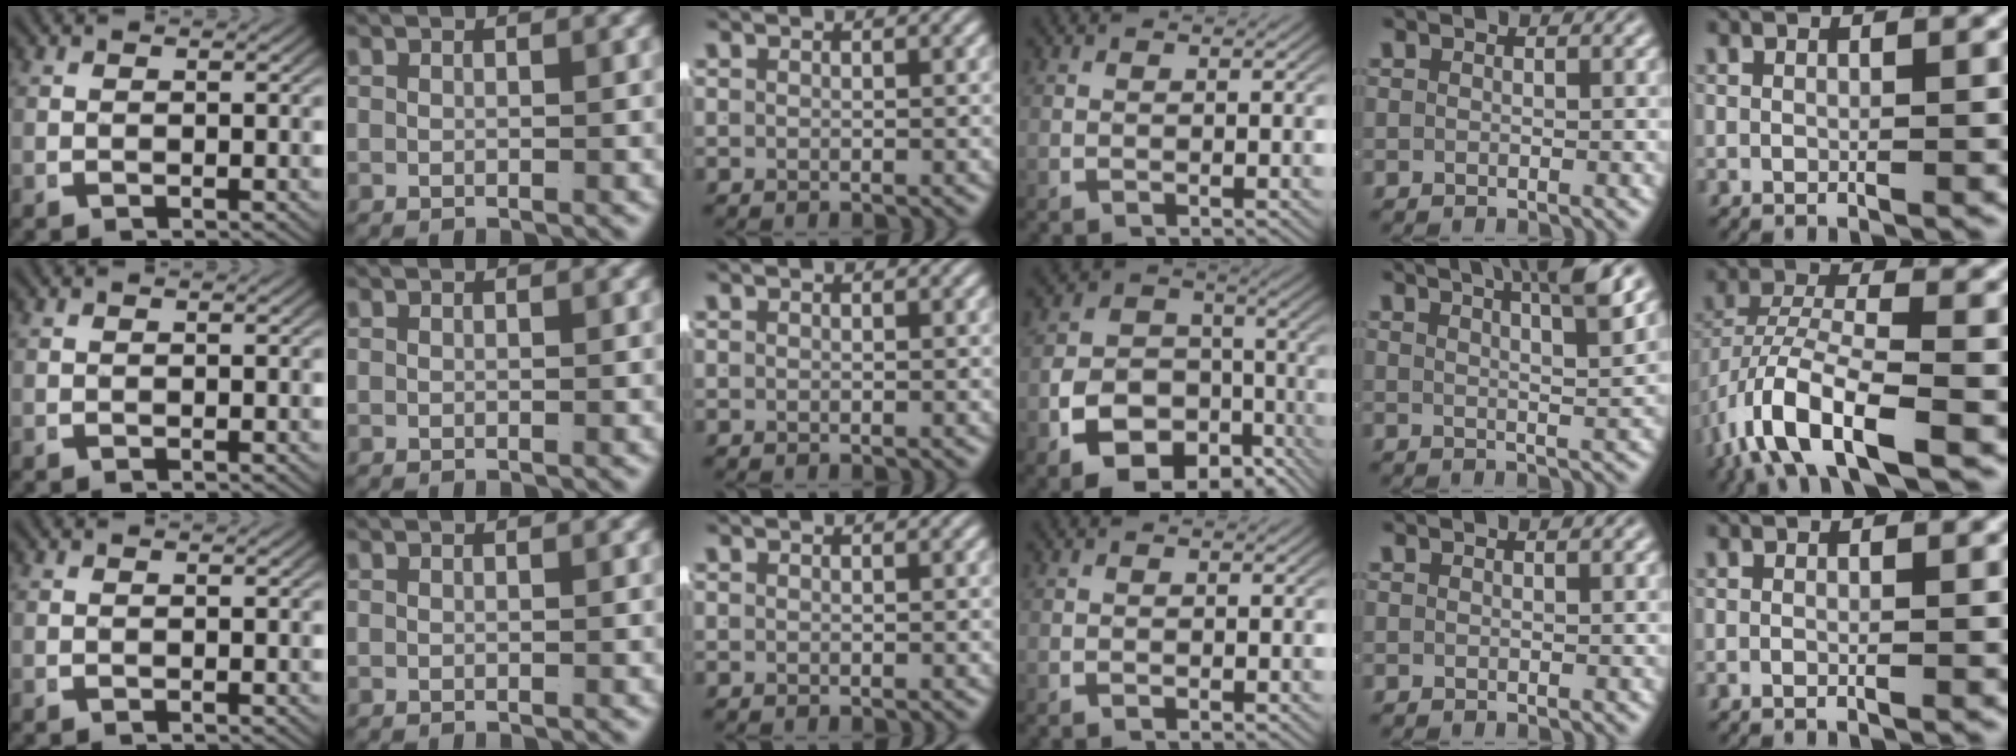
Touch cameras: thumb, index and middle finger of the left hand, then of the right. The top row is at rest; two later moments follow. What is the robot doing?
{"motion": "lift_and_place", "object": "jacket"}